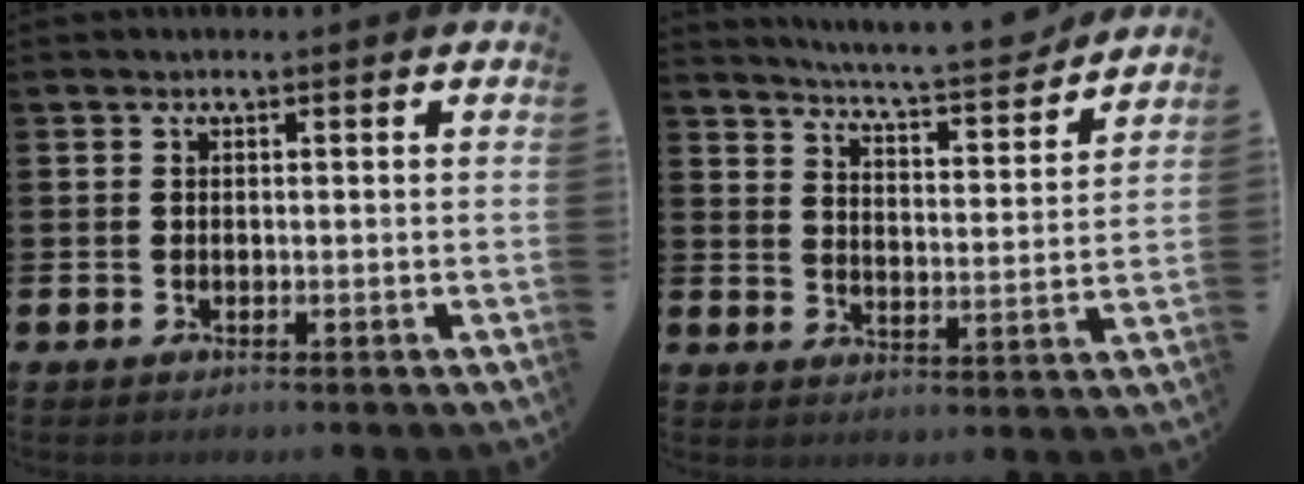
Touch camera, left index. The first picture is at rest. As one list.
[{"total": 6.4, "force": [6.2, 0.0, 1.5], "torque": [-0.048, -0.052, 0.104]}]